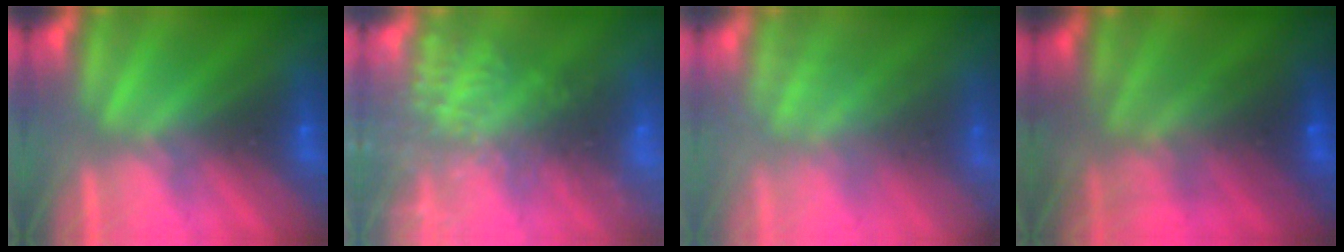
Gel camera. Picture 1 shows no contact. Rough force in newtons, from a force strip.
{"total": 7.8}
{"total": 2.8}
{"total": 7.4}